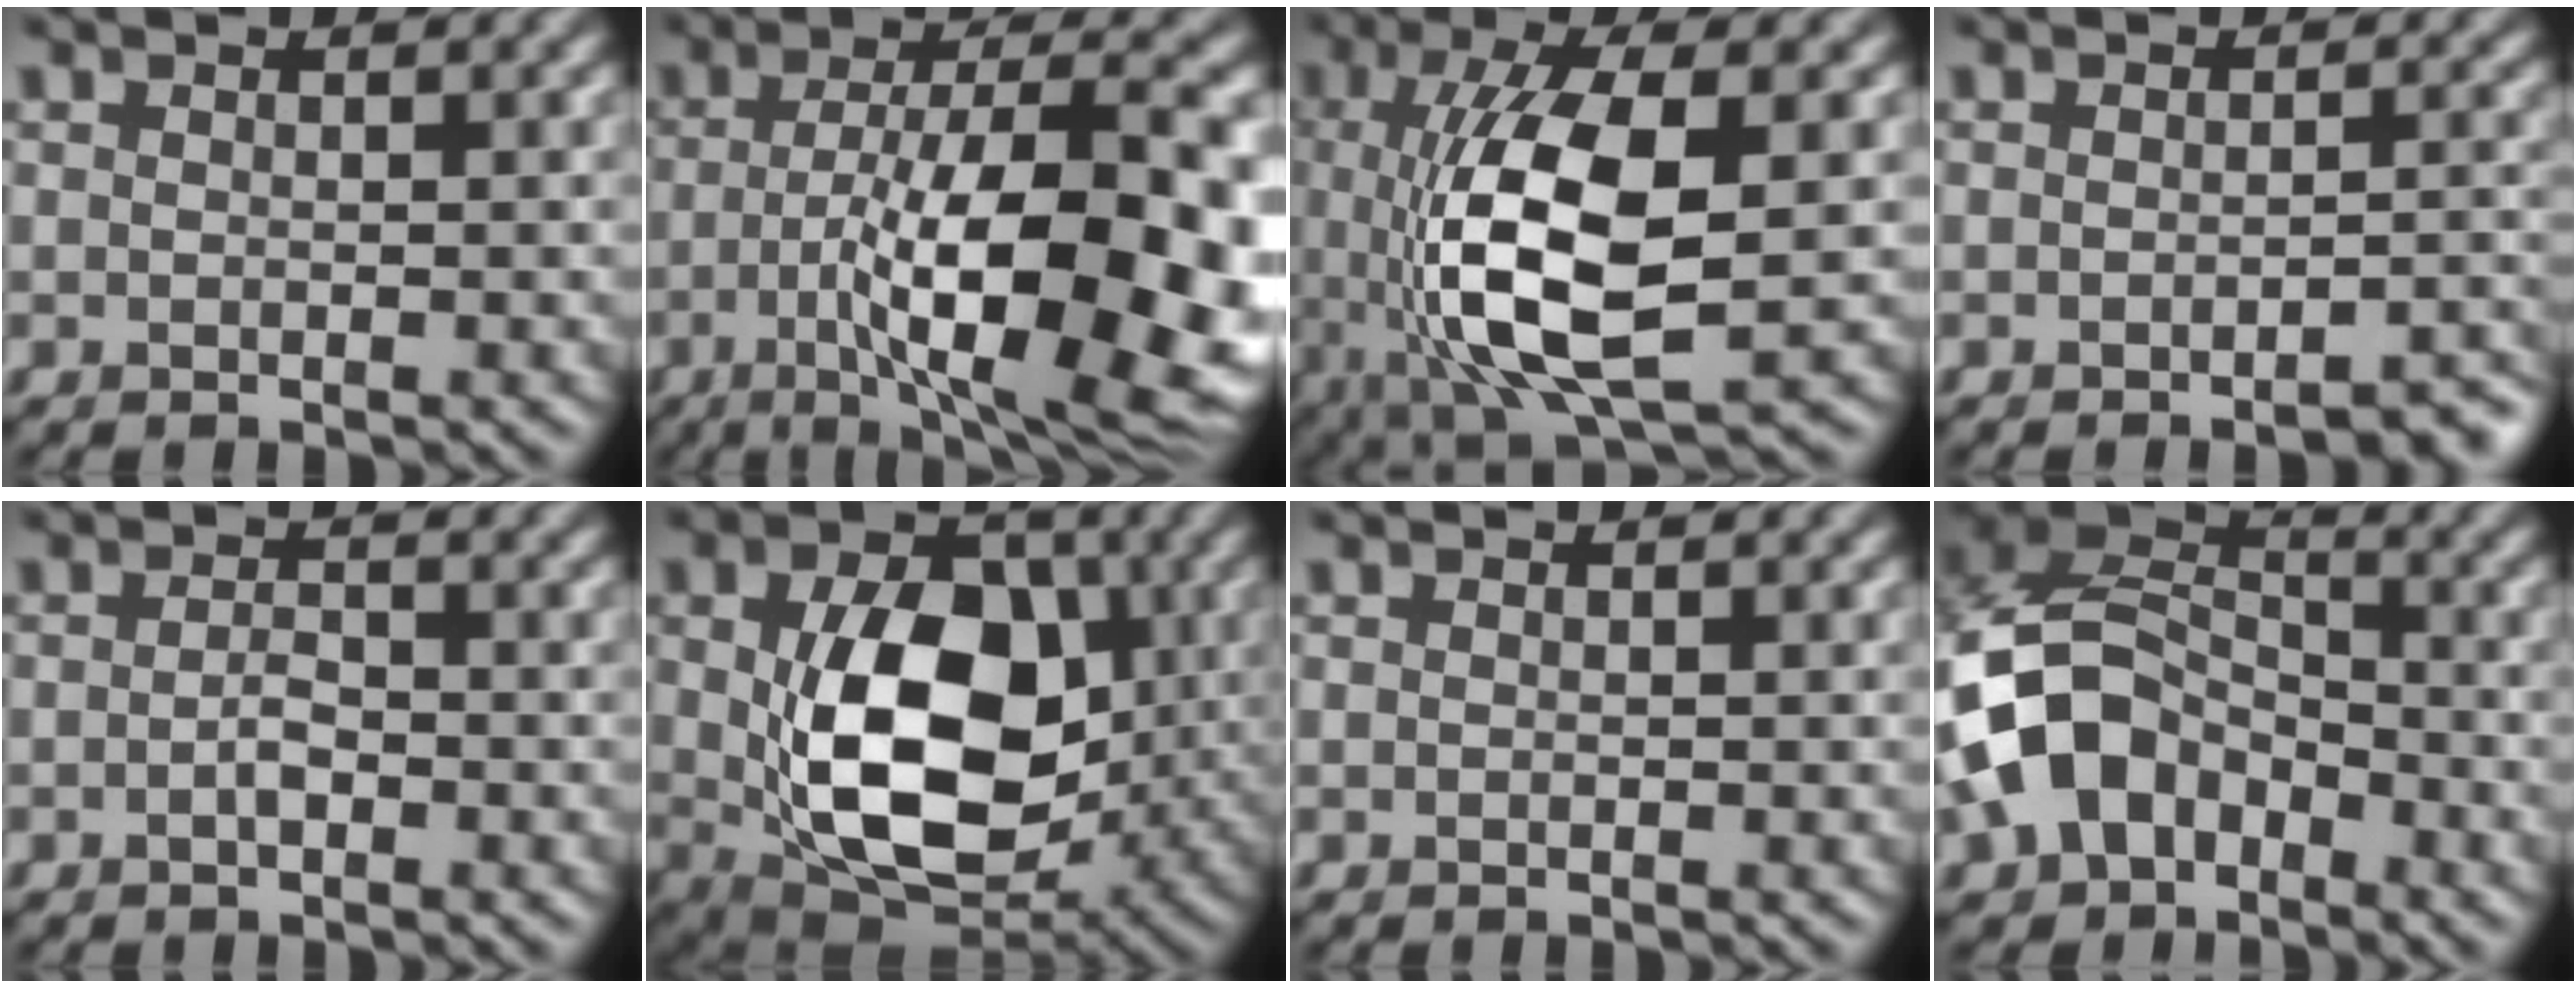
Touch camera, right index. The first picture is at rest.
{"total": 14.2, "force": [-2.9, 4.4, 13.2], "torque": [-0.184, 0.002, -0.048]}
{"total": 9.6, "force": [-0.6, 3.4, 8.9], "torque": [-0.179, -0.007, -0.009]}
{"total": 3.1, "force": [-2.4, 0.6, 1.9], "torque": [-0.015, 0.009, -0.035]}
{"total": 1.3, "force": [-0.5, 0.5, 1.1], "torque": [-0.023, 0.001, -0.011]}
{"total": 11.5, "force": [0.0, 7.7, 8.5], "torque": [-0.156, -0.023, 0.015]}
{"total": 0.0}
{"total": 8.8, "force": [-3.1, 6.3, 5.4], "torque": [-0.108, 0.009, -0.077]}